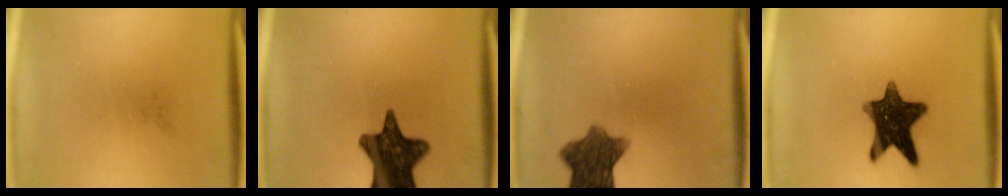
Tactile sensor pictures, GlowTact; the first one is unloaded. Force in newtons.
{"total": 13.7}
{"total": 8.8}
{"total": 12.3}